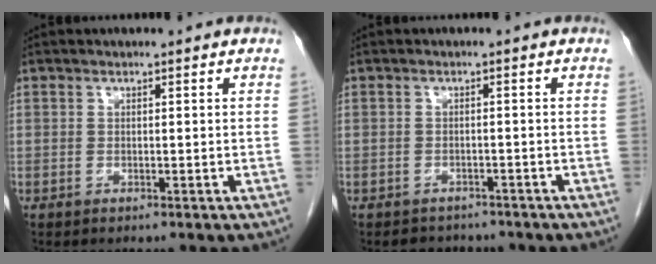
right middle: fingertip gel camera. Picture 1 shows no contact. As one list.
[{"total": 3.4, "force": [-3.0, 1.5, 0.1], "torque": [-0.005, 0.002, -0.040]}]